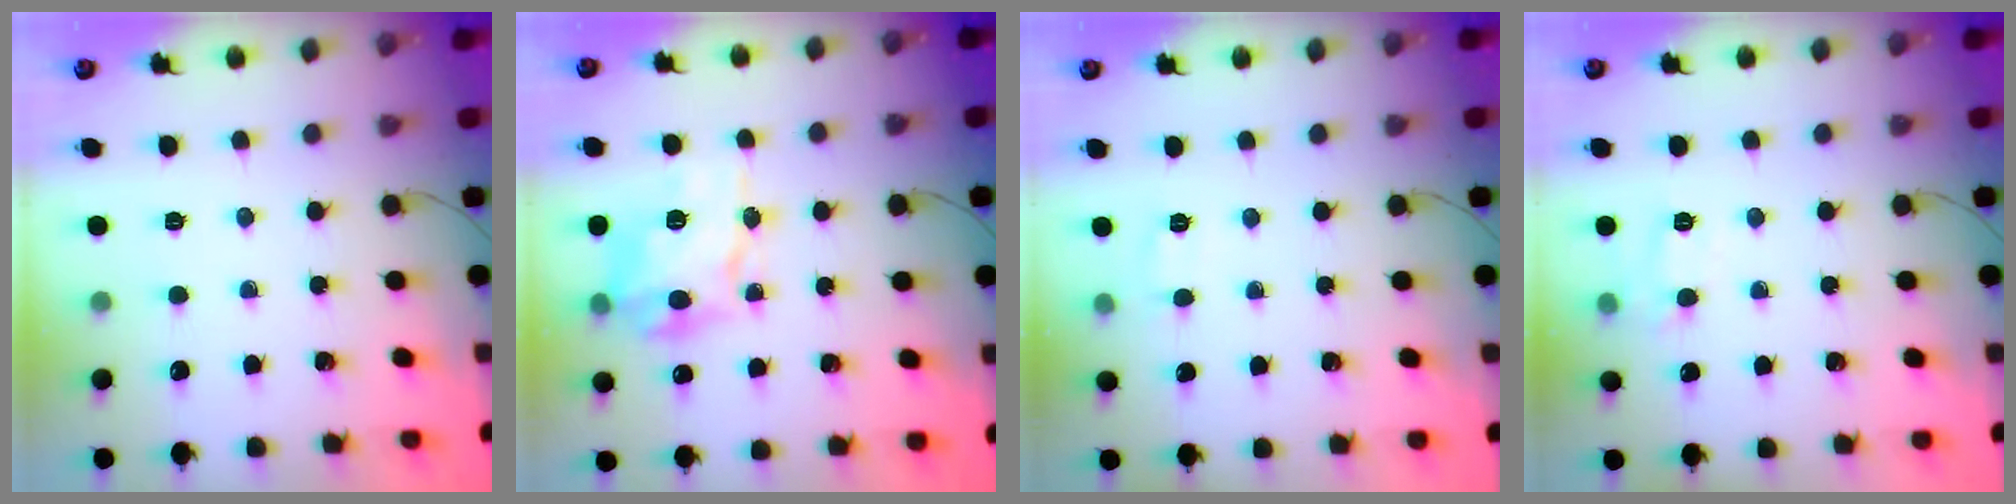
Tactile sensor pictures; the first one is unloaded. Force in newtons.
{"total": 11.4, "press": 11.4, "slide": 0.5}
{"total": 5.0, "press": 4.9, "slide": 1.1}
{"total": 7.6, "press": 7.4, "slide": 1.7}